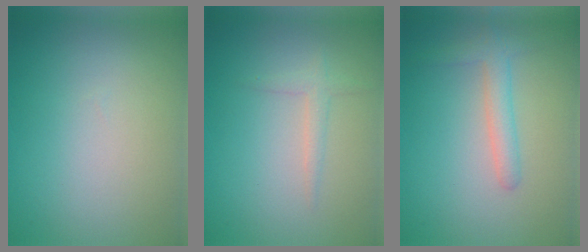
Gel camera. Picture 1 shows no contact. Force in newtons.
{"total": 1.3, "press": 1.3, "slide": 0.1}
{"total": 2.4, "press": 2.4, "slide": 0.2}